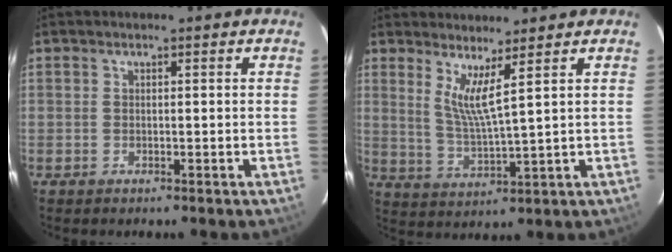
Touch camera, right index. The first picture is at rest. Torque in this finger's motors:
{"motor_torque": [0.14, 0.16, 0.09, 0.07]}